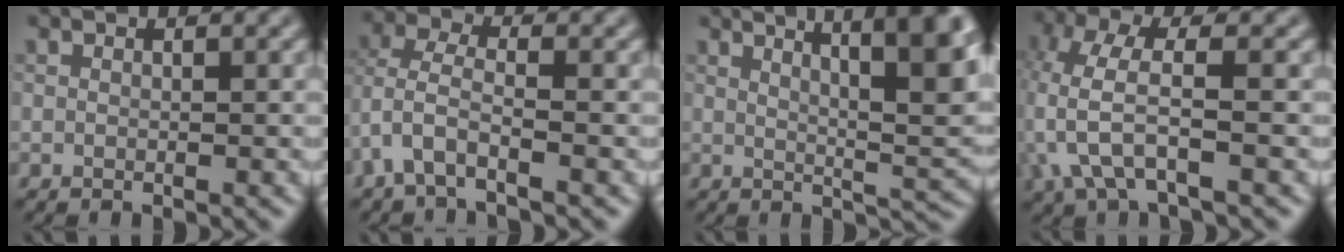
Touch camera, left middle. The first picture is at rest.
{"total": 3.0, "force": [-2.0, 0.8, 2.1], "torque": [-0.058, 0.006, -0.041]}
{"total": 10.6, "force": [4.9, 2.7, 9.0], "torque": [-0.081, 0.026, 0.062]}
{"total": 4.5, "force": [-1.7, 1.6, 3.8], "torque": [-0.103, 0.002, -0.032]}